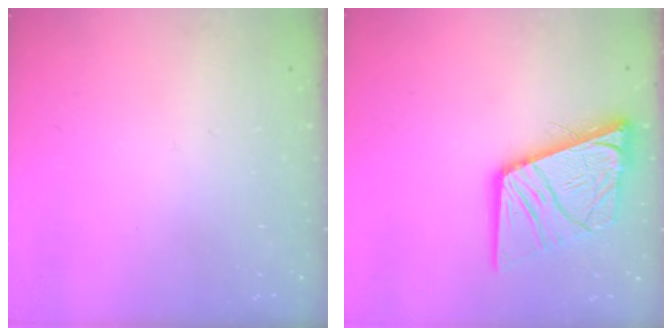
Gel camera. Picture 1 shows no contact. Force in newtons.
{"total": 17.7, "press": 17.6, "slide": 2.1}